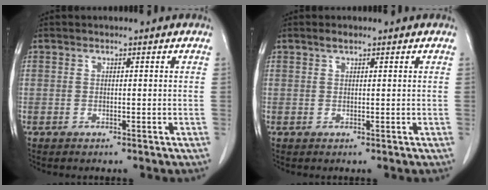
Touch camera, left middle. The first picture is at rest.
{"total": 0.9, "force": [0.7, 0.2, 0.5], "torque": [-0.015, 0.002, 0.015]}